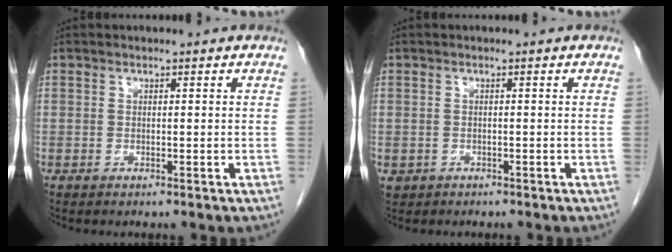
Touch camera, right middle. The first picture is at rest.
{"total": 1.6, "force": [-0.9, 1.4, 0.1], "torque": [-0.007, 0.004, -0.012]}